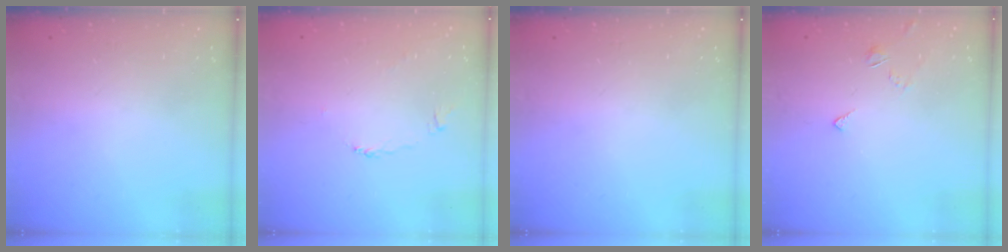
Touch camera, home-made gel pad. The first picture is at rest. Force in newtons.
{"total": 2.2, "press": 2.1, "slide": 0.4}
{"total": 0.0}
{"total": 2.9, "press": 2.8, "slide": 0.6}